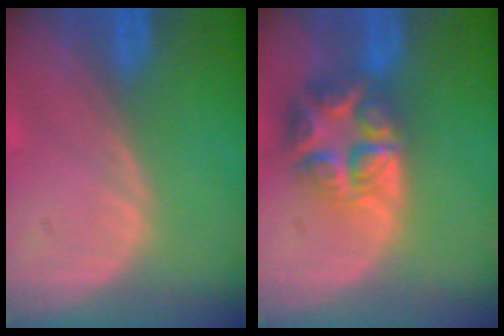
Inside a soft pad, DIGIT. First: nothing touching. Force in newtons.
{"total": 8.2, "press": 7.2, "slide": 3.9}